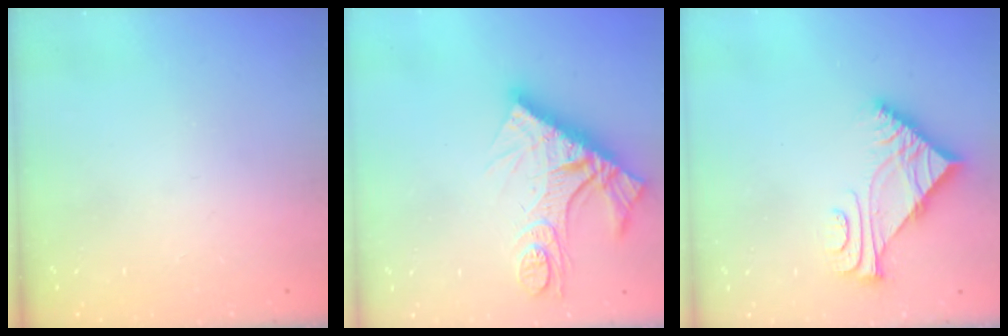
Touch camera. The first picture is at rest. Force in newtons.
{"total": 14.2, "press": 14.1, "slide": 1.5}
{"total": 6.2, "press": 6.2, "slide": 0.4}